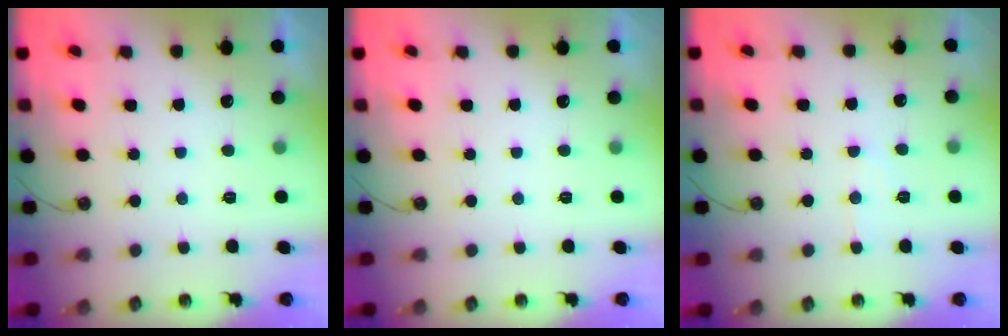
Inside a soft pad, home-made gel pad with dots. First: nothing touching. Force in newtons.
{"total": 0.0}
{"total": 5.9, "press": 5.9, "slide": 0.7}